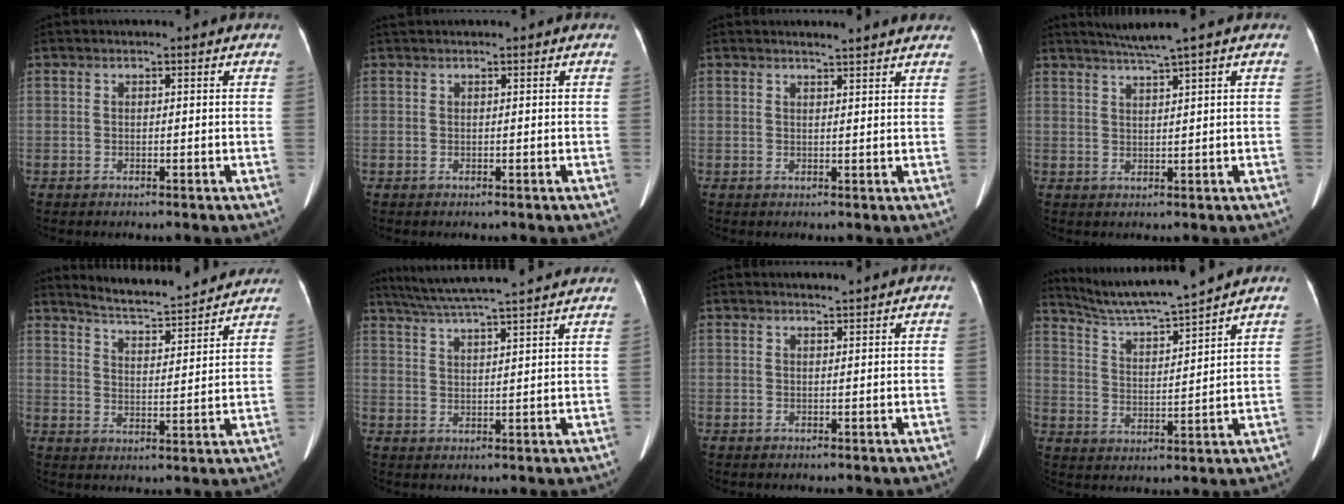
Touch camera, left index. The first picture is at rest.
{"total": 0.8, "force": [0.7, 0.0, 0.3], "torque": [-0.010, 0.021, 0.019]}
{"total": 5.4, "force": [5.0, 0.0, 2.0], "torque": [-0.029, 0.008, 0.051]}
{"total": 3.9, "force": [3.0, -1.3, 2.2], "torque": [-0.043, 0.002, 0.060]}
{"total": 12.4, "force": [11.8, 0.9, 3.6], "torque": [-0.060, 0.005, 0.169]}
{"total": 15.6, "force": [13.8, -0.1, 7.4], "torque": [-0.135, 0.034, 0.196]}
{"total": 1.2, "force": [1.1, -0.4, 0.3], "torque": [-0.004, 0.001, 0.022]}
{"total": 10.8, "force": [10.0, -1.5, 3.7], "torque": [-0.073, 0.005, 0.182]}